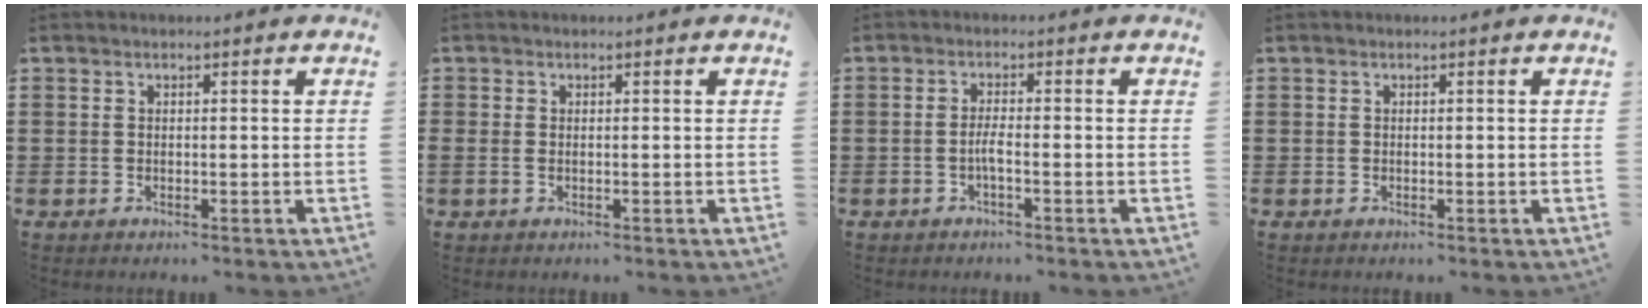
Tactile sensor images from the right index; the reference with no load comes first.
{"total": 0.7, "force": [-0.1, 0.4, 0.5], "torque": [-0.012, 0.001, -0.003]}
{"total": 2.2, "force": [-1.0, 0.2, 2.0], "torque": [-0.044, -0.003, -0.021]}
{"total": 0.0}